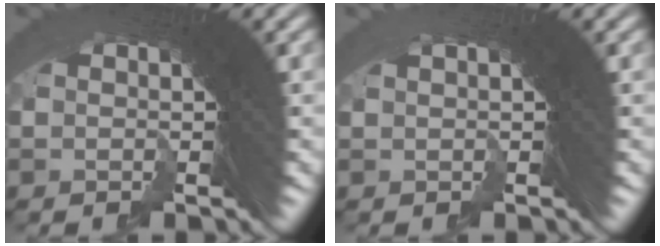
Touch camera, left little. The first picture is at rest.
{"total": 1.5, "force": [0.1, -1.1, -0.9], "torque": [0.020, 0.000, 0.006]}